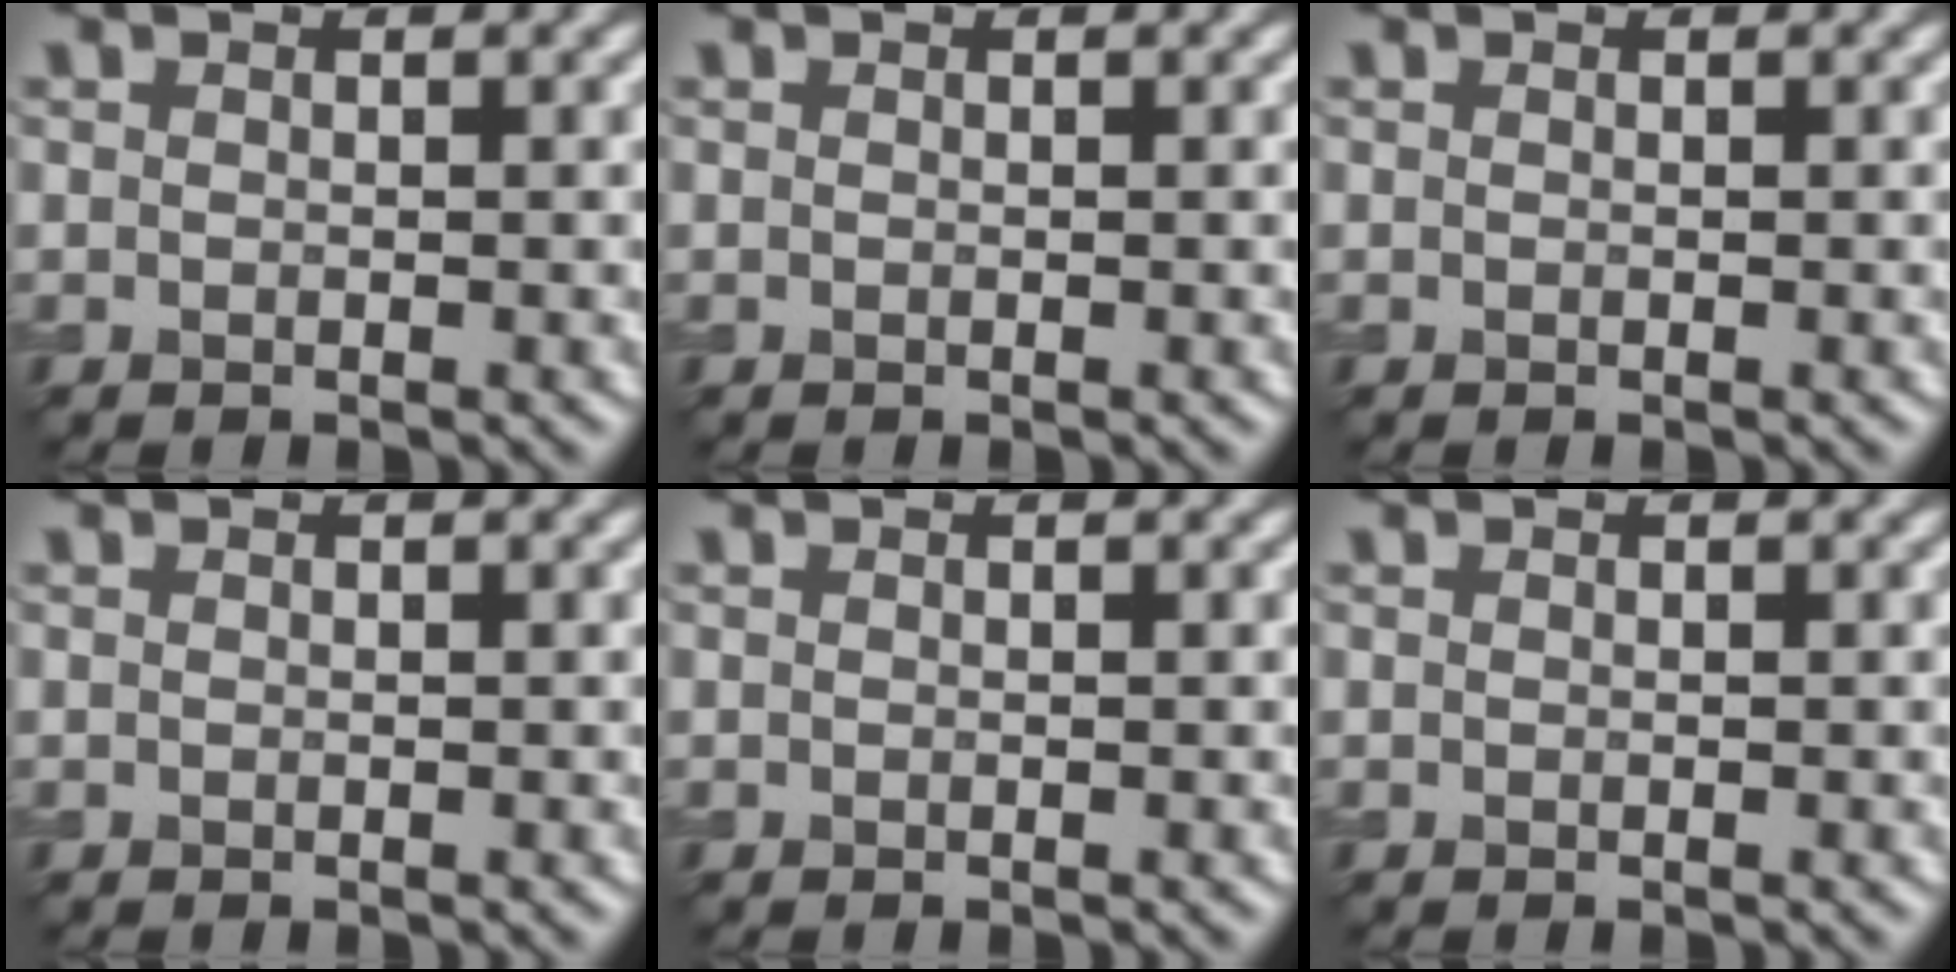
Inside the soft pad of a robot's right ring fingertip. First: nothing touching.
{"total": 0.0}
{"total": 0.0}
{"total": 0.0}
{"total": 0.0}
{"total": 0.0}